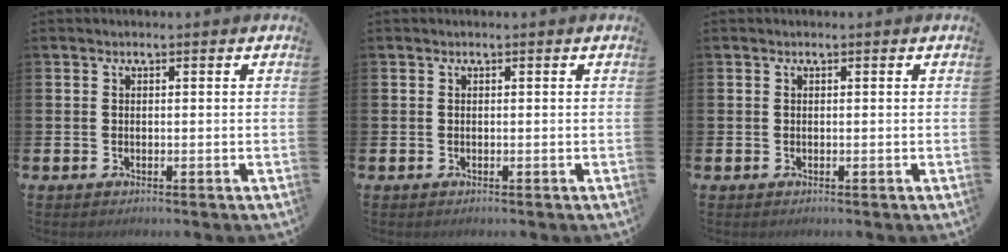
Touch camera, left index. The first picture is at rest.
{"total": 0.0}
{"total": 0.0}